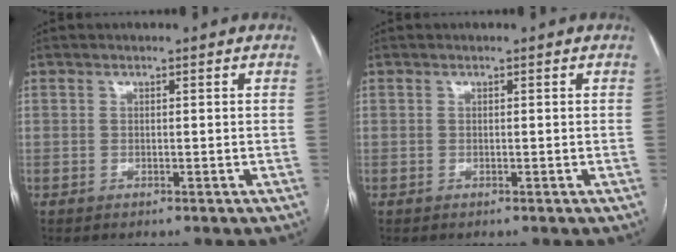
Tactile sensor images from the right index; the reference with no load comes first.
{"total": 0.0}